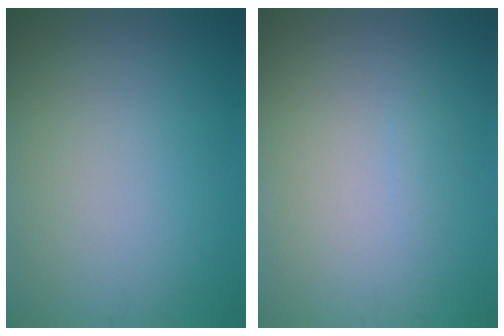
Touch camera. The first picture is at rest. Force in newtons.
{"total": 0.6, "press": 0.6, "slide": 0.0}